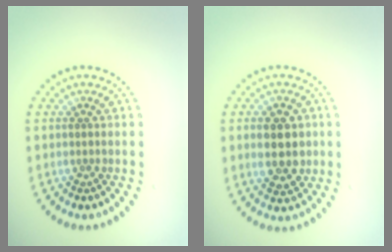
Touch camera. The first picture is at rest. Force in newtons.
{"total": 4.1, "press": 4.1, "slide": 0.3}